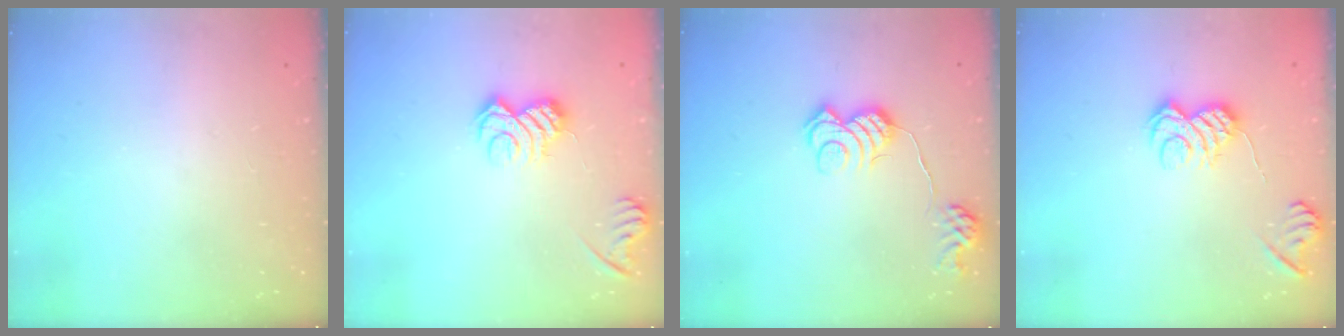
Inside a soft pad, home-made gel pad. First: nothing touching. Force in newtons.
{"total": 9.9, "press": 9.9, "slide": 0.5}
{"total": 12.5, "press": 12.5, "slide": 0.4}
{"total": 8.4, "press": 8.3, "slide": 1.2}